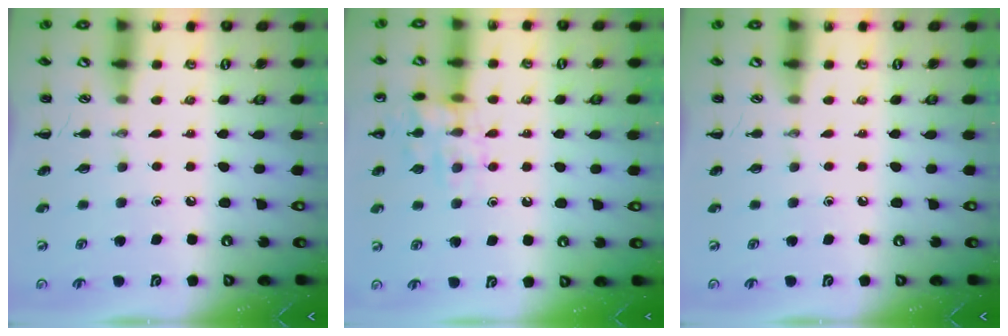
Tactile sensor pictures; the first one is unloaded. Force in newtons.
{"total": 11.3, "press": 11.3, "slide": 0.5}
{"total": 0.0}